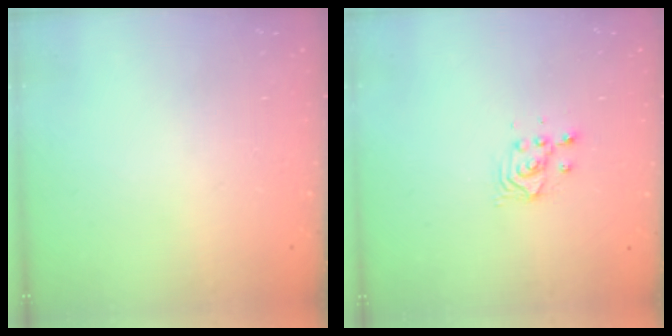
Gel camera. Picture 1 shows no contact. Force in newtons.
{"total": 2.8, "press": 2.8, "slide": 0.1}